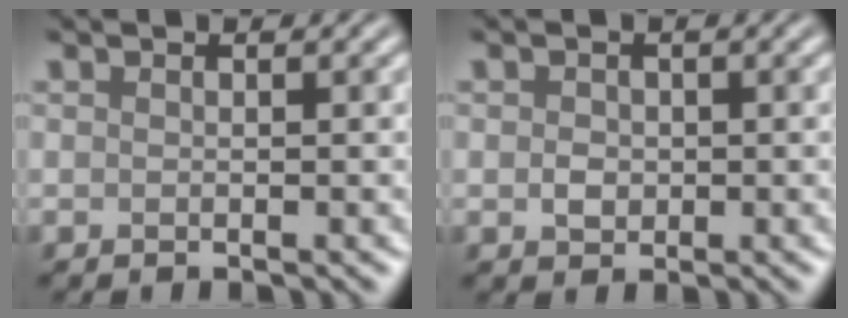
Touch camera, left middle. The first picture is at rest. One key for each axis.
{"total": 1.4, "fx": 0.0, "fy": 1.2, "fz": 0.7, "tx": -0.013, "ty": -0.003, "tz": -0.003}